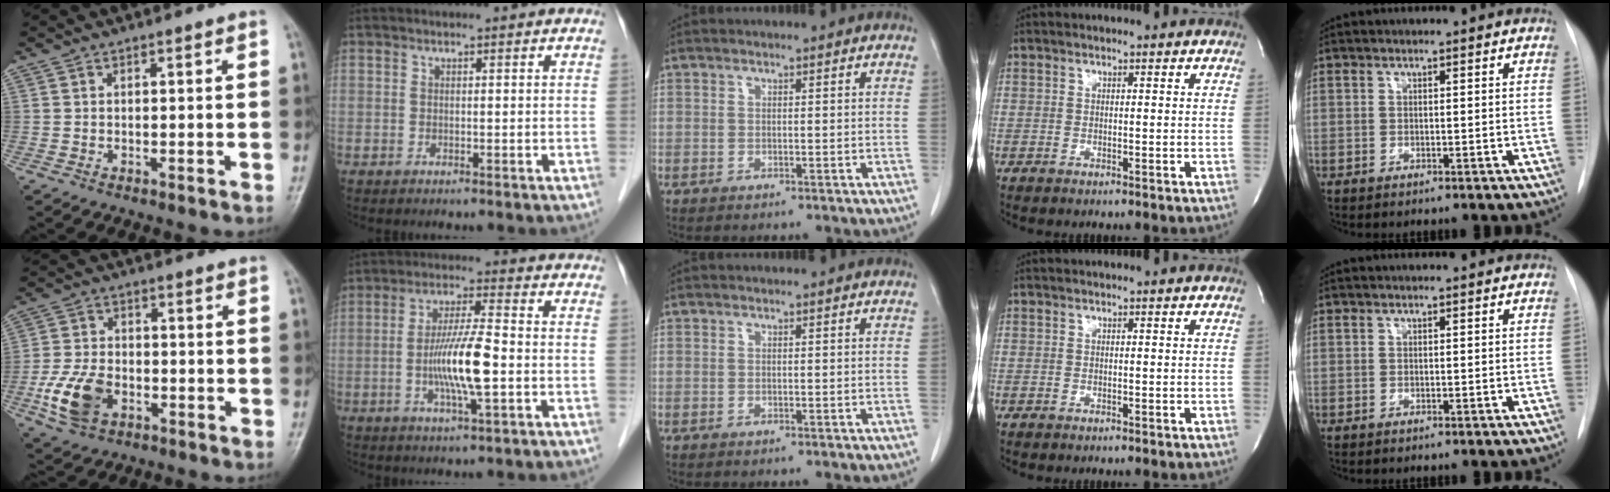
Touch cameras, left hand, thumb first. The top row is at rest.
{"thumb": {"total": 9.7, "force": [-3.5, 6.4, 6.4], "torque": [-0.125, 0.011, -0.066]}, "index": {"total": 9.3, "force": [-1.8, 0.6, 9.1], "torque": [-0.179, -0.008, -0.038]}}